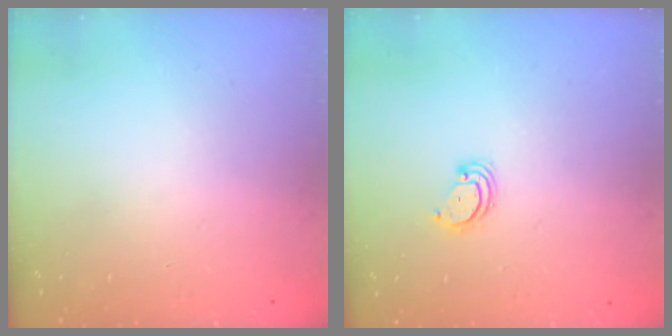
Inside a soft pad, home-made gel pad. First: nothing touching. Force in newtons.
{"total": 2.3, "press": 2.3, "slide": 0.2}